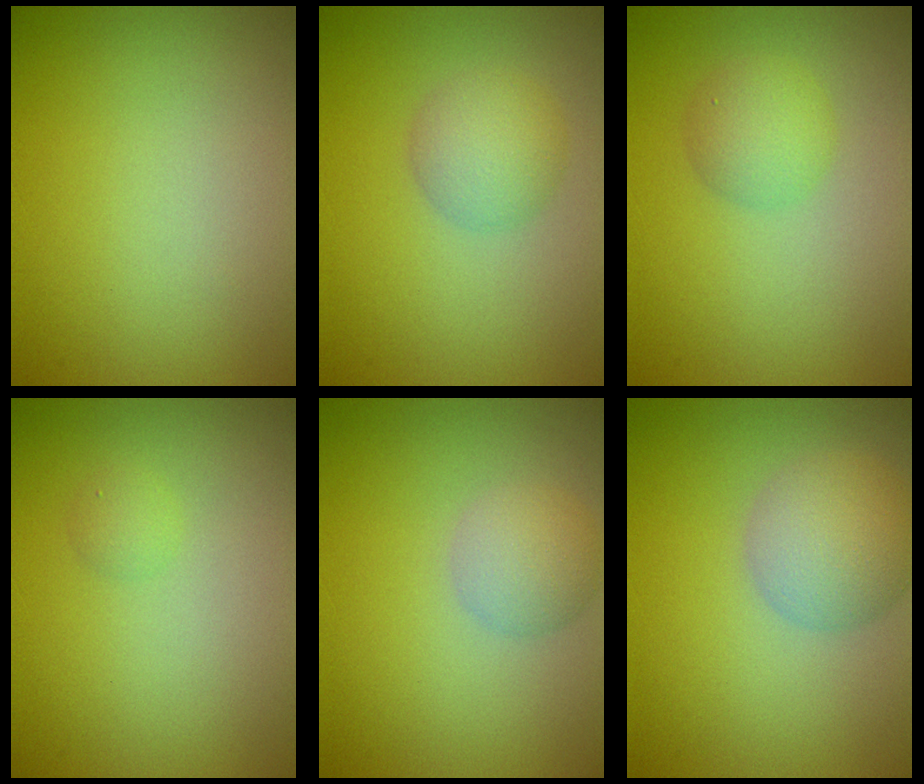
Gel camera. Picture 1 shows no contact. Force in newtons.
{"total": 3.0, "press": 3.0, "slide": 0.2}
{"total": 2.4, "press": 2.4, "slide": 0.1}
{"total": 0.9, "press": 0.9, "slide": 0.0}
{"total": 2.5, "press": 2.5, "slide": 0.1}
{"total": 4.3, "press": 4.3, "slide": 0.3}